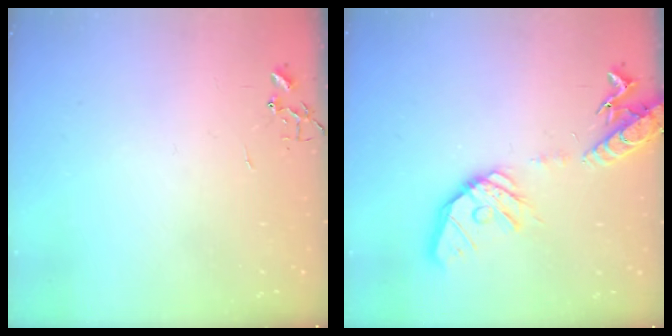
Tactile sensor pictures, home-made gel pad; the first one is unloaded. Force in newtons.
{"total": 17.8, "press": 17.5, "slide": 3.0}